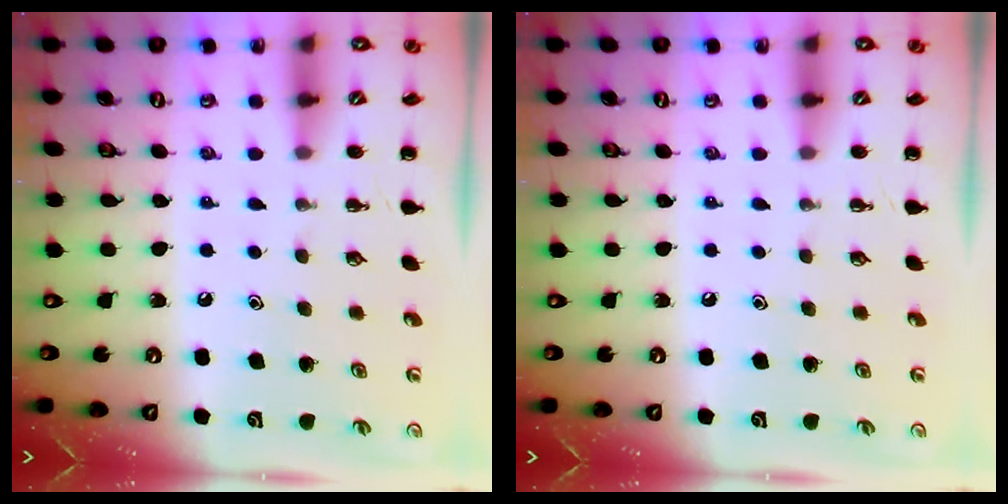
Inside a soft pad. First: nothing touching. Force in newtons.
{"total": 0.0}